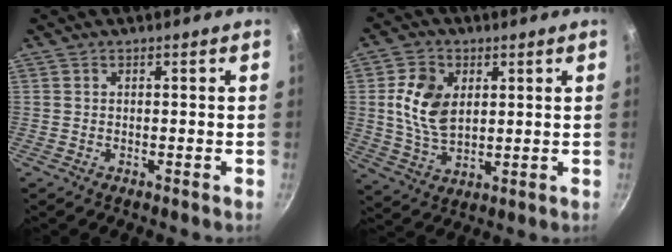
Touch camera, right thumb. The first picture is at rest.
{"total": 10.5, "force": [2.2, 6.9, 7.5], "torque": [-0.127, -0.010, 0.044]}